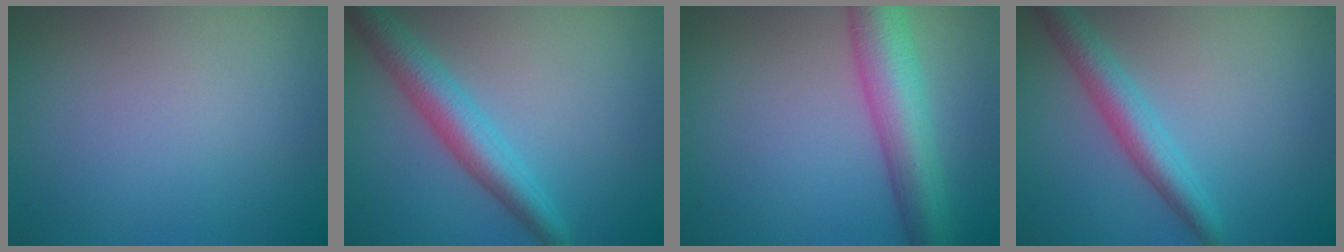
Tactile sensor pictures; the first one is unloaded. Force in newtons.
{"total": 4.7, "press": 4.7, "slide": 0.2}
{"total": 7.4, "press": 7.4, "slide": 0.2}
{"total": 3.8, "press": 3.8, "slide": 0.1}